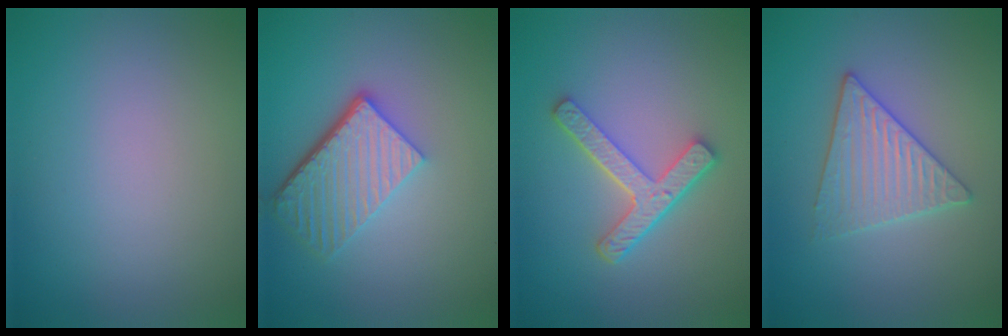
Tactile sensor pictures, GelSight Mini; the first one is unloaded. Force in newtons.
{"total": 5.6, "press": 3.9, "slide": 4.0}
{"total": 4.4, "press": 3.4, "slide": 2.9}
{"total": 3.5, "press": 3.4, "slide": 0.3}